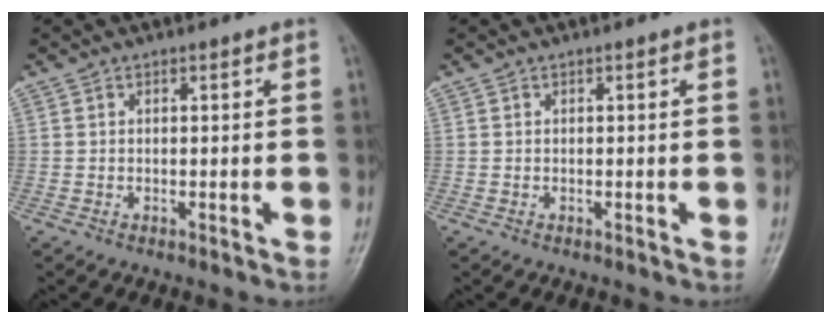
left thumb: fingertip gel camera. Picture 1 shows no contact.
{"total": 0.0}